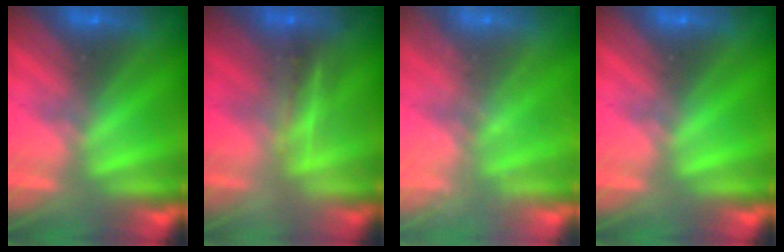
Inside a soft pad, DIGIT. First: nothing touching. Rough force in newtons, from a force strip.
{"total": 2.6}
{"total": 2.4}
{"total": 0.0}